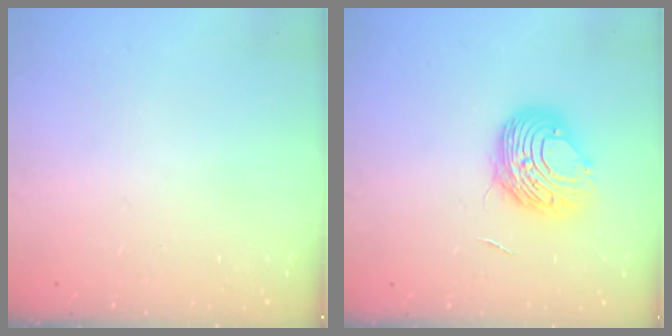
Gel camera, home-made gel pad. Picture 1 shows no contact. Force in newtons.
{"total": 9.2, "press": 9.2, "slide": 1.1}